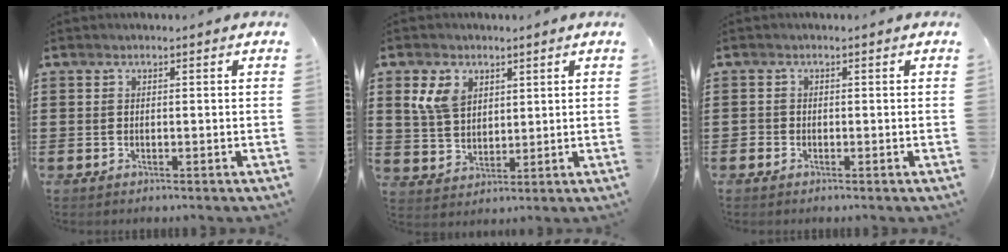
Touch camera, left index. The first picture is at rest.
{"total": 6.0, "force": [2.9, 4.4, 2.9], "torque": [-0.082, 0.013, 0.051]}
{"total": 0.8, "force": [-0.5, 0.6, 0.1], "torque": [-0.005, 0.001, -0.011]}